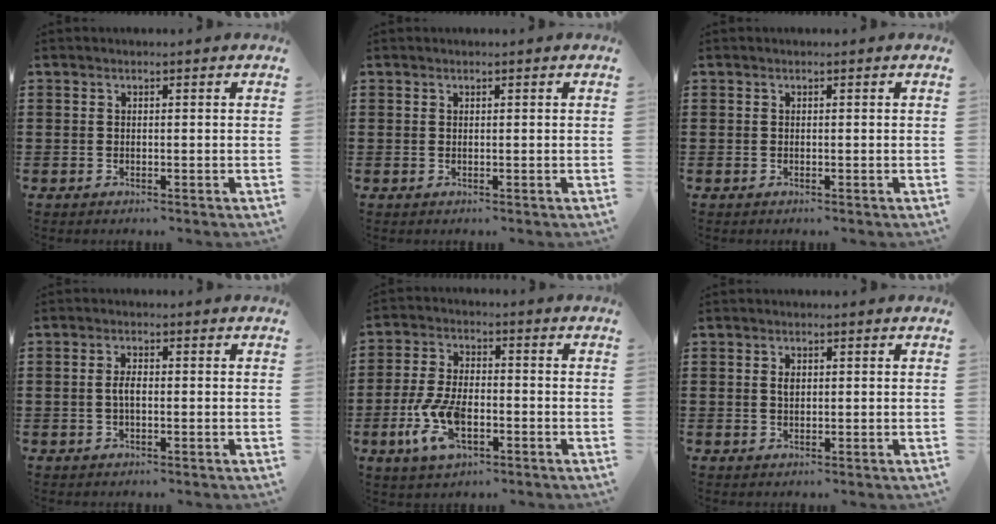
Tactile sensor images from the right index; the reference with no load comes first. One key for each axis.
{"total": 0.0}
{"total": 0.0}
{"total": 2.2, "fx": -0.3, "fy": 0.8, "fz": 2.0, "tx": -0.046, "ty": -0.002, "tz": -0.010}
{"total": 8.7, "fx": -3.0, "fy": 4.2, "fz": 7.0, "tx": -0.169, "ty": -0.009, "tz": -0.060}
{"total": 1.5, "fx": 0.3, "fy": 0.8, "fz": 1.2, "tx": -0.025, "ty": 0.006, "tz": 0.005}